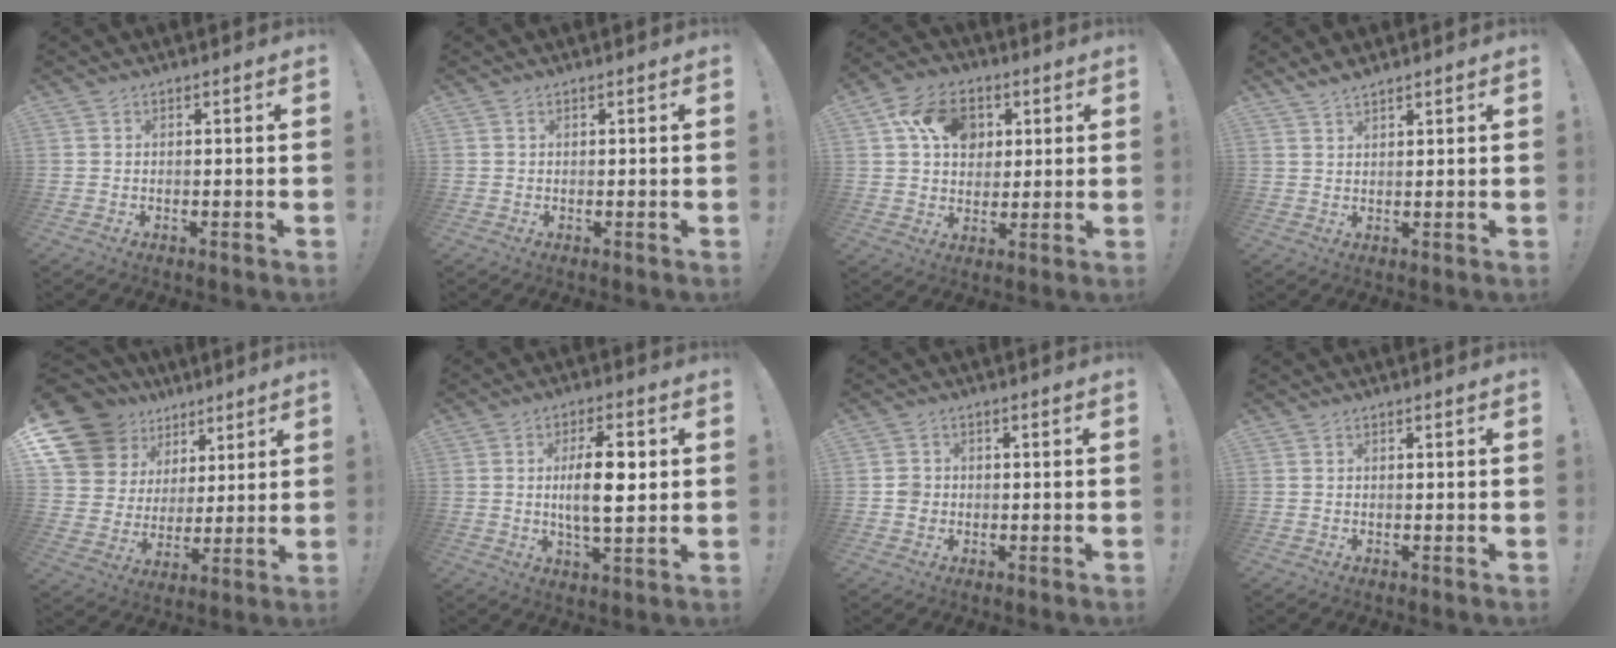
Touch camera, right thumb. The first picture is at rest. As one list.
[{"total": 0.0}, {"total": 14.9, "force": [5.3, 11.5, 7.9], "torque": [-0.129, 0.001, 0.104]}, {"total": 3.1, "force": [2.7, 0.7, 1.3], "torque": [-0.028, -0.012, 0.050]}, {"total": 16.6, "force": [9.8, 12.0, 5.8], "torque": [-0.108, -0.055, 0.208]}, {"total": 11.6, "force": [1.0, 4.2, 10.8], "torque": [-0.182, 0.000, 0.010]}, {"total": 3.1, "force": [-0.5, 2.8, 1.0], "torque": [-0.008, 0.004, -0.010]}, {"total": 0.0}]